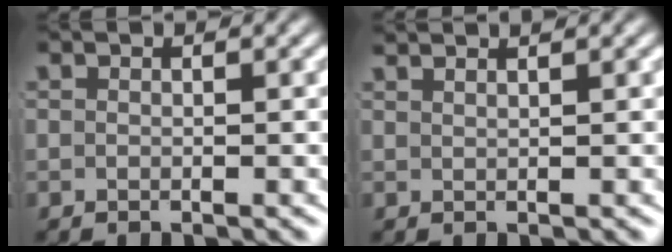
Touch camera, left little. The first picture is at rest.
{"total": 1.6, "force": [1.5, -0.5, 0.4], "torque": [-0.003, 0.001, 0.028]}